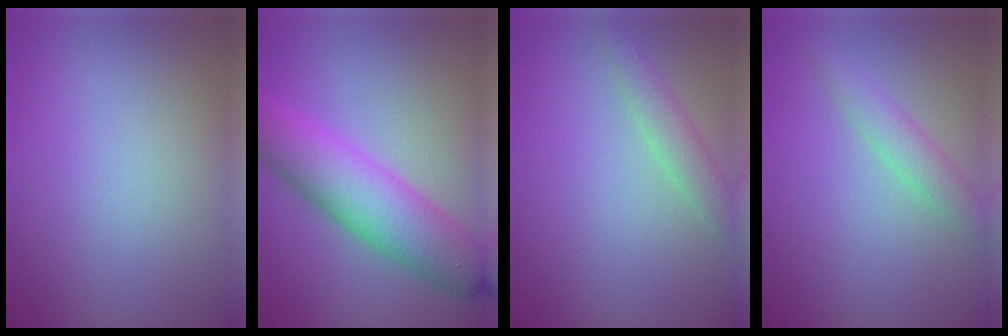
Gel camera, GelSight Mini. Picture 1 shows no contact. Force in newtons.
{"total": 8.2, "press": 8.2, "slide": 0.2}
{"total": 2.5, "press": 2.5, "slide": 0.2}
{"total": 2.7, "press": 2.7, "slide": 0.1}